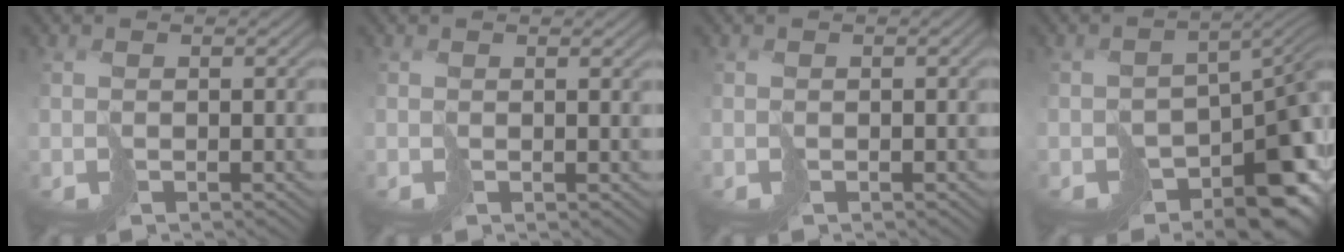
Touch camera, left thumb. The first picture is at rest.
{"total": 1.7, "force": [0.3, 0.3, 1.6], "torque": [-0.026, -0.001, 0.006]}
{"total": 0.9, "force": [-0.2, 0.3, 0.9], "torque": [-0.013, -0.001, -0.003]}
{"total": 12.0, "force": [-6.7, 6.5, 7.5], "torque": [-0.090, -0.032, -0.089]}